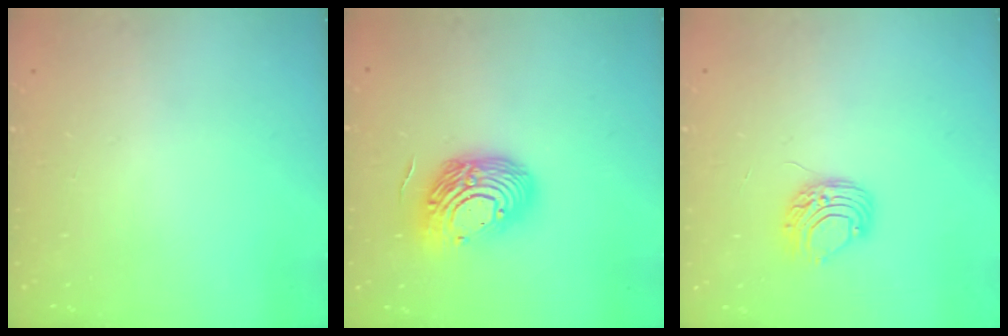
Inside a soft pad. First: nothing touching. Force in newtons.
{"total": 16.1, "press": 16.0, "slide": 1.8}
{"total": 7.5, "press": 7.4, "slide": 0.7}